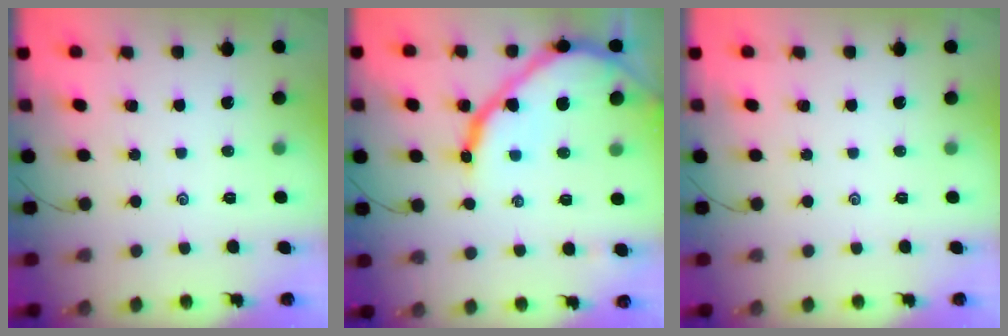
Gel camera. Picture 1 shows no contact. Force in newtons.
{"total": 17.6, "press": 17.5, "slide": 1.9}
{"total": 0.0}